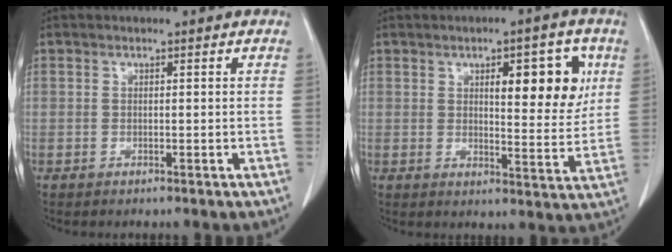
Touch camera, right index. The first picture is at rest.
{"total": 9.8, "force": [3.4, 3.0, 8.6], "torque": [-0.112, 0.002, 0.047]}